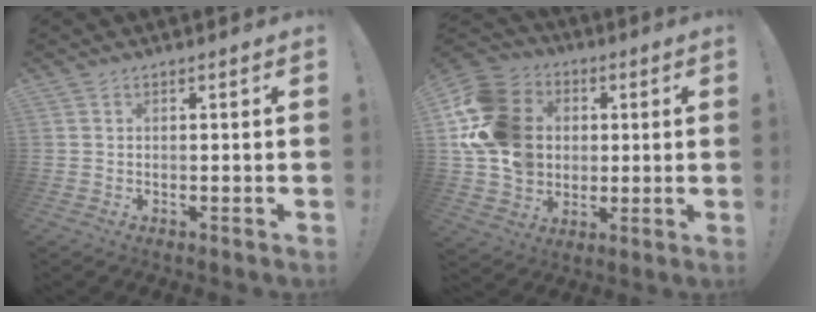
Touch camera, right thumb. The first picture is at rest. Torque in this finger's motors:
{"motor_torque": [1.87, 3.13, 0.93, -0.54, 0.17]}